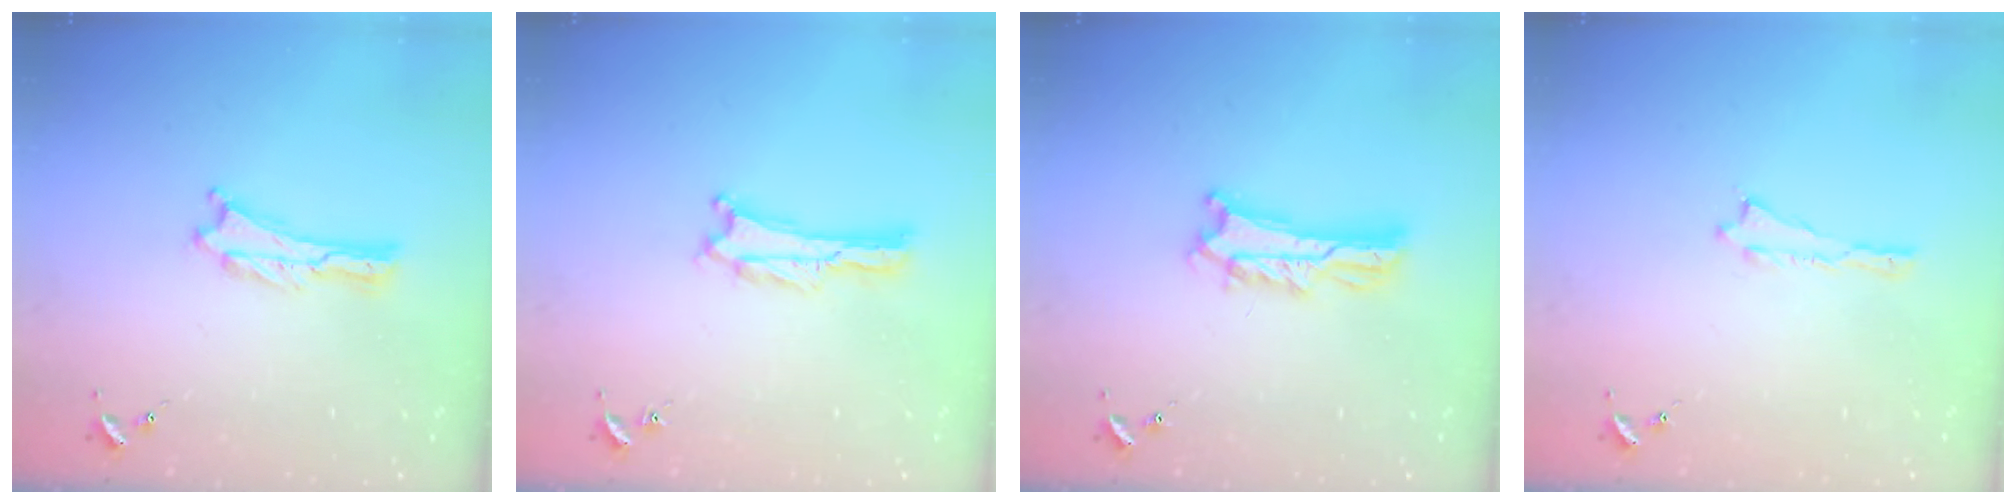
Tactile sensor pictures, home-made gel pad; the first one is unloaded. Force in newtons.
{"total": 0.0}
{"total": 4.9, "press": 4.8, "slide": 0.5}
{"total": 0.0}